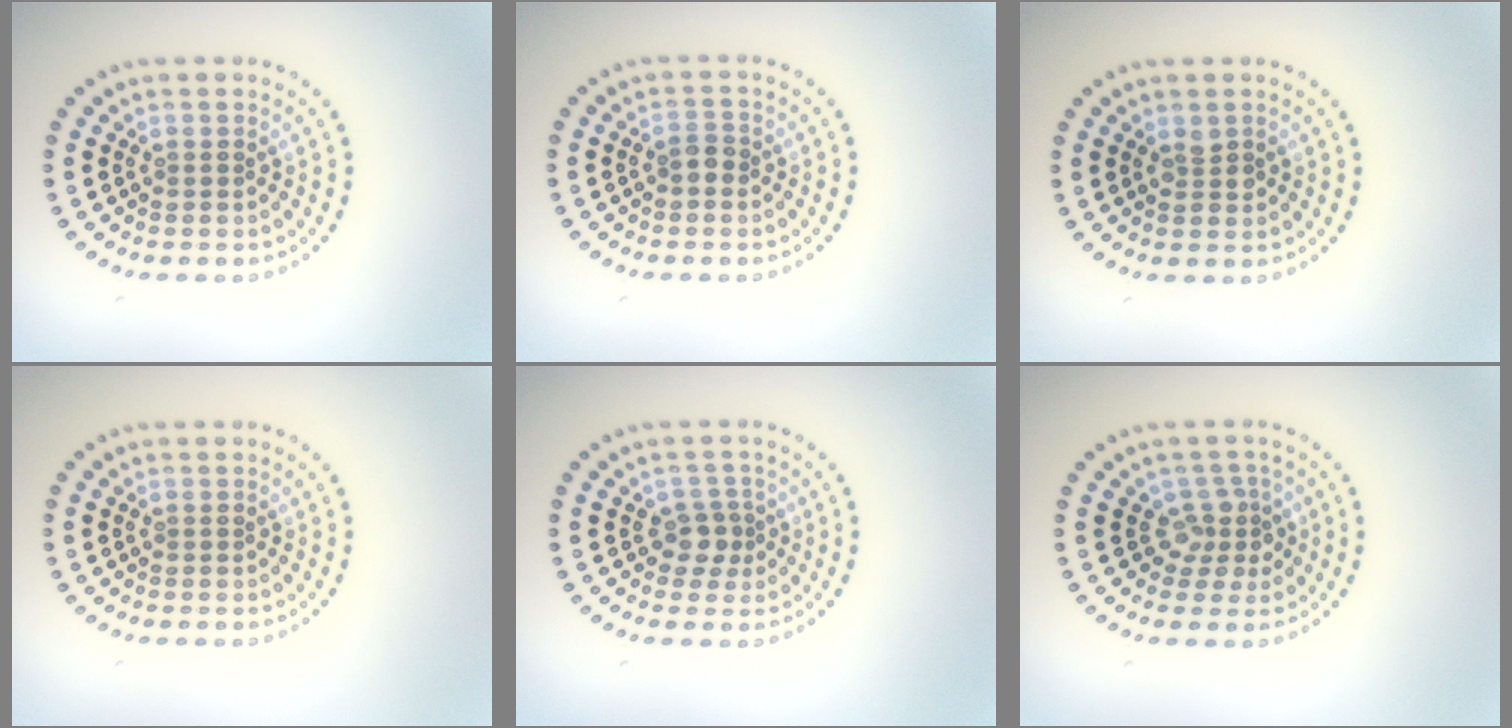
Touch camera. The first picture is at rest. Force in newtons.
{"total": 1.3, "press": 1.2, "slide": 0.4}
{"total": 0.9, "press": 0.9, "slide": 0.2}
{"total": 0.0}
{"total": 1.9, "press": 1.6, "slide": 1.1}
{"total": 2.6, "press": 1.9, "slide": 1.7}